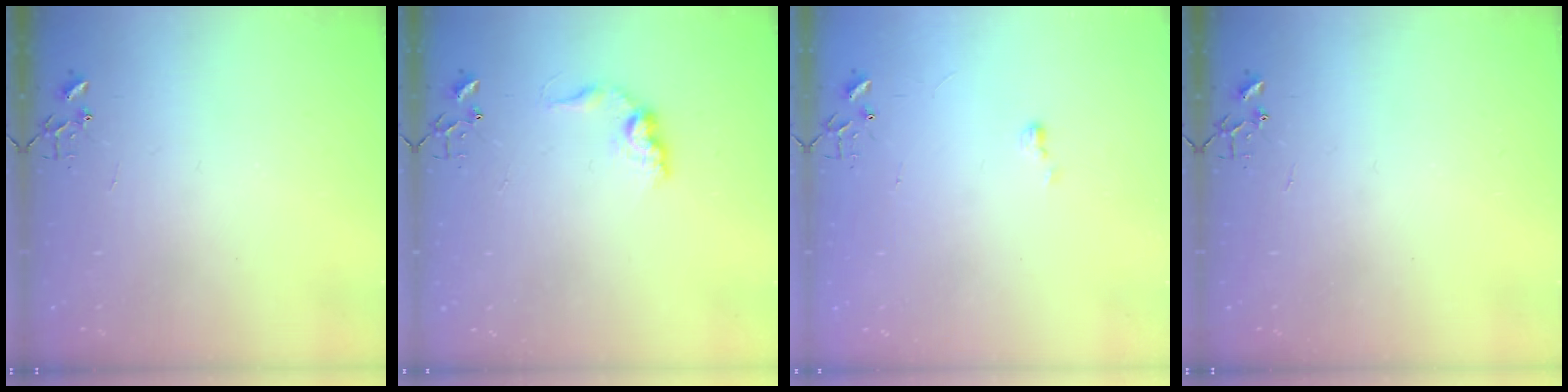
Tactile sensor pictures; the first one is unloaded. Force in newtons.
{"total": 10.0, "press": 10.0, "slide": 0.2}
{"total": 3.4, "press": 3.4, "slide": 0.5}
{"total": 0.0}